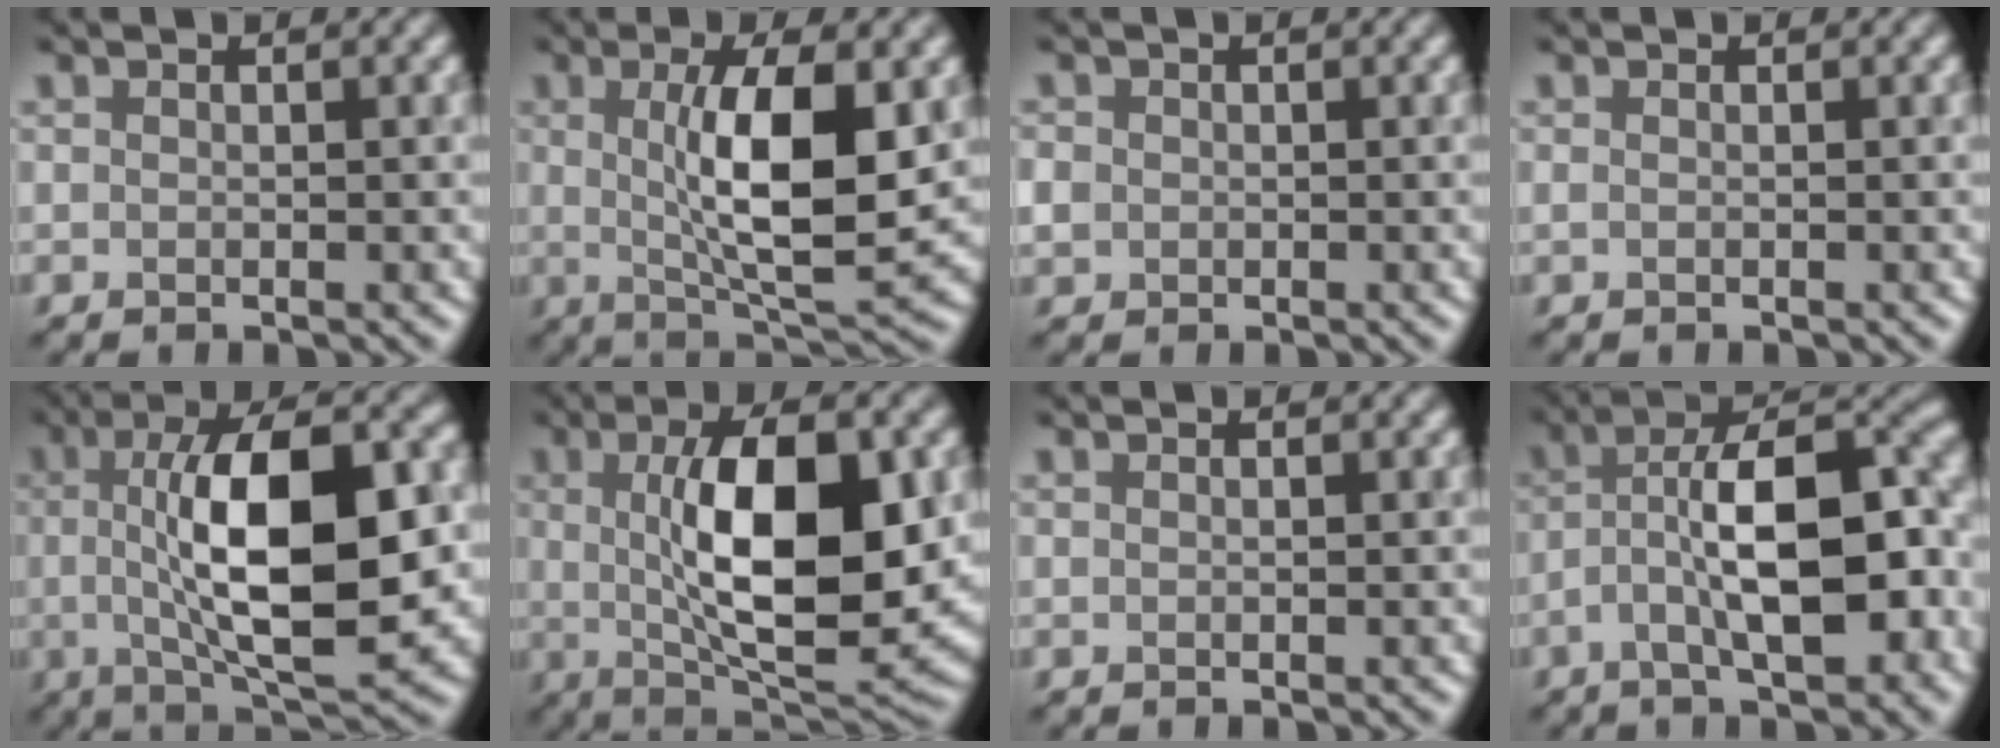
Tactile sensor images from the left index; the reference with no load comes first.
{"total": 8.7, "force": [1.0, 2.5, 8.2], "torque": [-0.133, -0.009, 0.021]}
{"total": 1.7, "force": [0.0, 1.6, 0.5], "torque": [-0.009, -0.001, -0.004]}
{"total": 0.0}
{"total": 12.8, "force": [0.2, 4.4, 12.0], "torque": [-0.185, 0.005, 0.001]}
{"total": 12.2, "force": [1.0, 4.5, 11.2], "torque": [-0.174, 0.000, 0.022]}
{"total": 0.0}
{"total": 11.1, "force": [-2.5, 4.3, 10.0], "torque": [-0.157, 0.020, -0.041]}